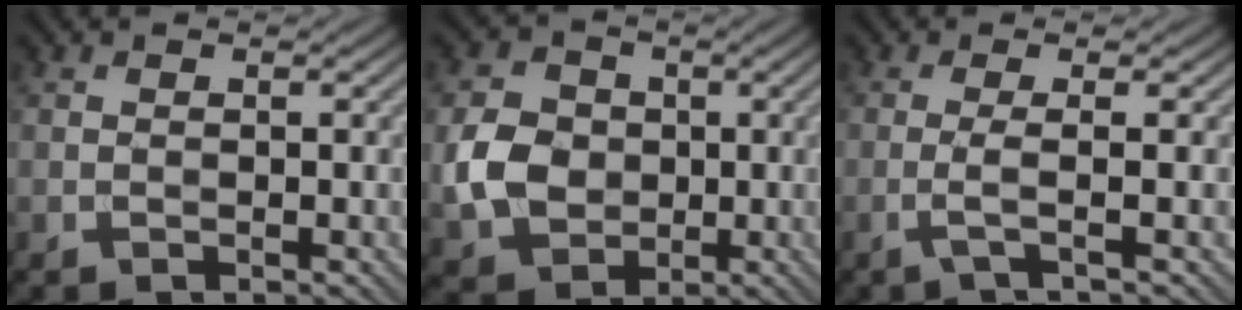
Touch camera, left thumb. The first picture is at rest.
{"total": 6.8, "force": [-0.3, 5.9, 3.3], "torque": [-0.086, -0.002, -0.011]}
{"total": 2.5, "force": [-0.5, 0.2, 2.5], "torque": [-0.045, 0.005, -0.024]}